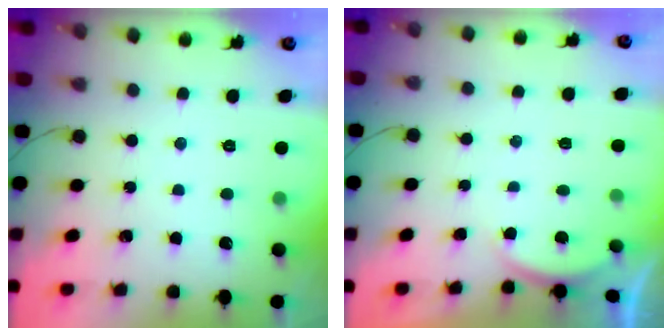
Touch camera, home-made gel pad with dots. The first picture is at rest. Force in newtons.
{"total": 2.0, "press": 1.9, "slide": 0.6}